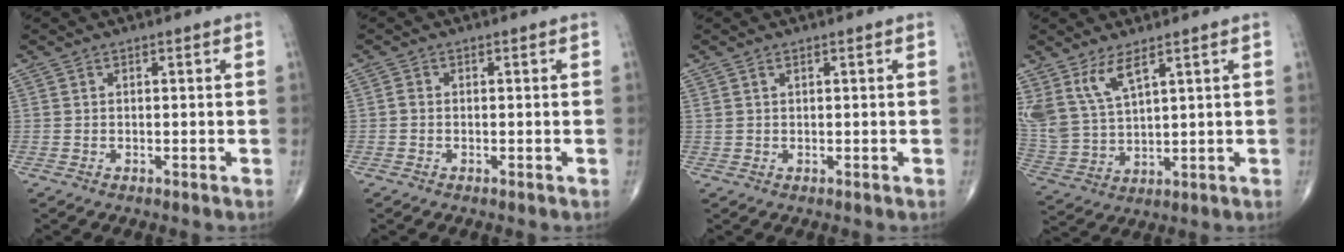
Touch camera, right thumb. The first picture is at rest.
{"total": 0.7, "force": [-0.2, 0.5, 0.5], "torque": [-0.008, 0.000, -0.008]}
{"total": 0.8, "force": [0.5, 0.3, 0.5], "torque": [-0.011, 0.005, 0.014]}
{"total": 9.1, "force": [5.6, 3.4, 6.4], "torque": [-0.135, -0.027, 0.131]}